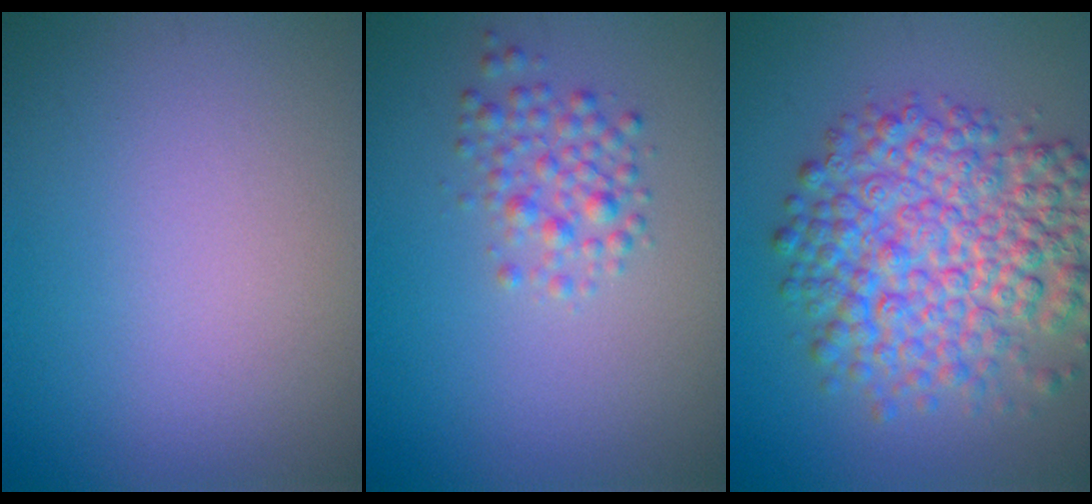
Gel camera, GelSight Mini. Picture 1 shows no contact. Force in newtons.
{"total": 2.3, "press": 2.3, "slide": 0.1}
{"total": 8.9, "press": 8.9, "slide": 0.2}